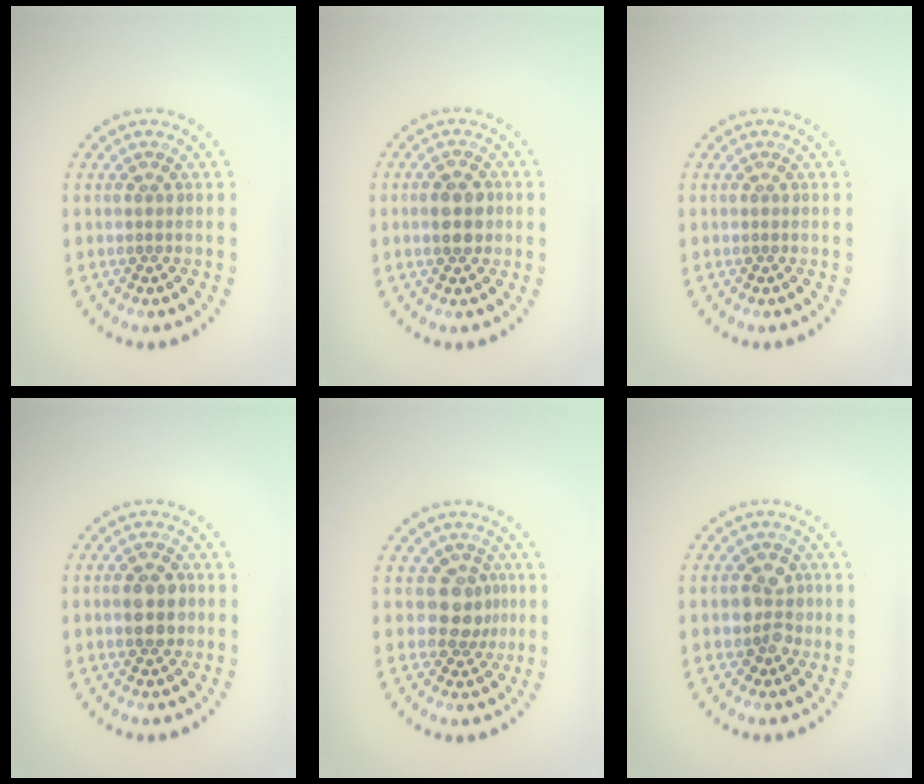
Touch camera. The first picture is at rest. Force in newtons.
{"total": 2.9, "press": 2.9, "slide": 0.0}
{"total": 0.0}
{"total": 2.4, "press": 2.4, "slide": 0.1}
{"total": 2.7, "press": 2.3, "slide": 1.4}
{"total": 2.7, "press": 2.6, "slide": 0.8}